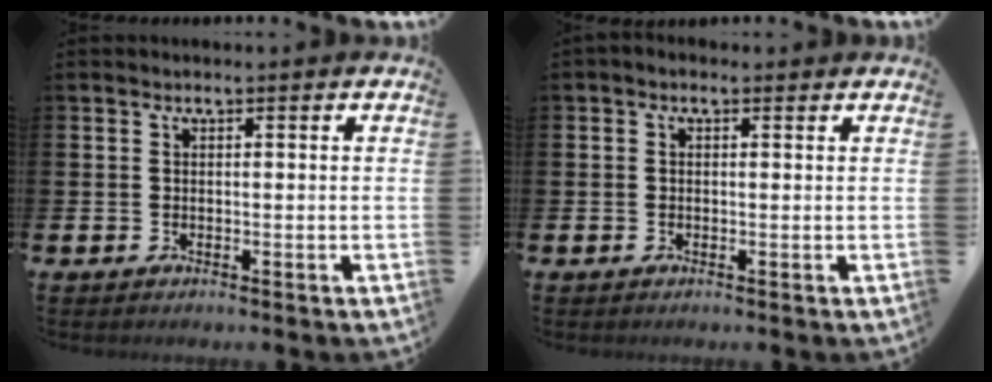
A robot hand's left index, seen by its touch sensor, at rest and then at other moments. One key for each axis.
{"total": 0.6, "fx": -0.1, "fy": 0.5, "fz": 0.4, "tx": -0.007, "ty": 0.006, "tz": -0.004}